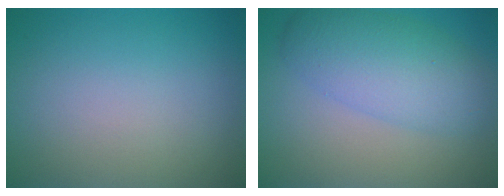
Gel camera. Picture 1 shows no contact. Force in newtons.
{"total": 5.8, "press": 5.7, "slide": 0.2}